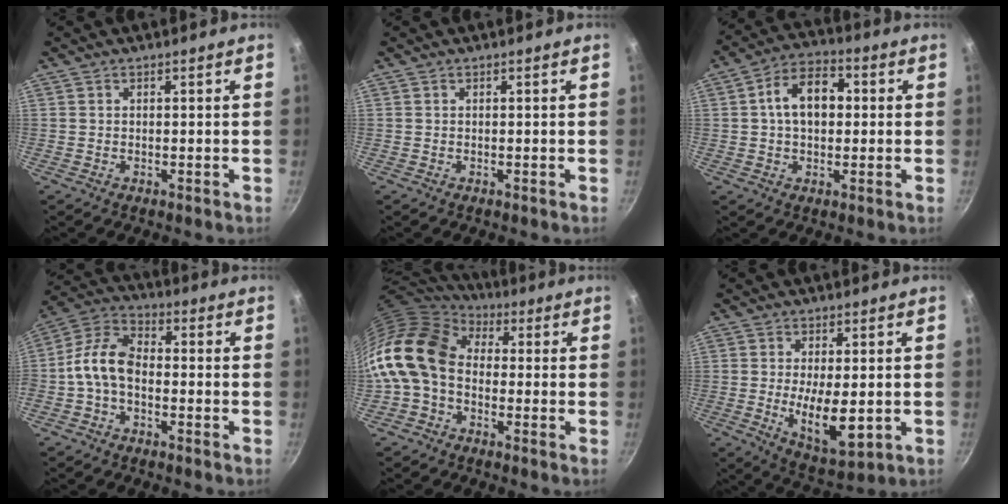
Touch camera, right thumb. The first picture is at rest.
{"total": 0.0}
{"total": 10.4, "force": [1.2, 6.8, 7.8], "torque": [-0.099, 0.024, 0.007]}
{"total": 9.3, "force": [-1.9, 5.6, 7.2], "torque": [-0.138, 0.041, -0.053]}
{"total": 15.6, "force": [-0.4, 11.4, 10.6], "torque": [-0.195, 0.032, -0.028]}
{"total": 10.2, "force": [-1.0, 4.3, 9.2], "torque": [-0.151, -0.017, -0.004]}